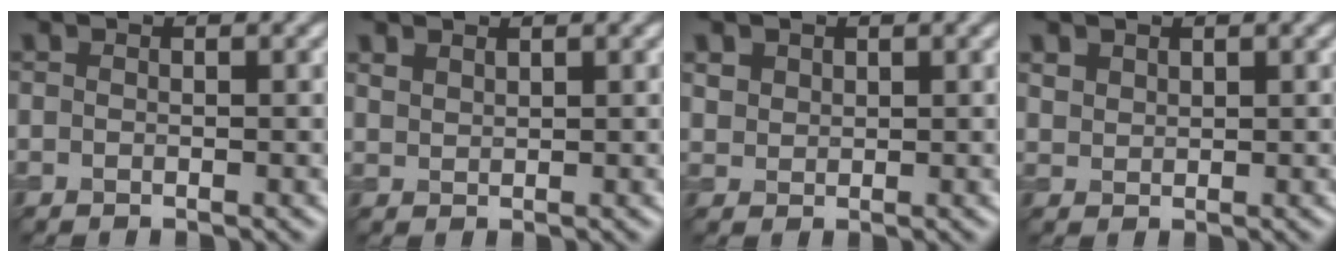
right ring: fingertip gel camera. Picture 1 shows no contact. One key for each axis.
{"total": 1.2, "fx": 1.1, "fy": 0.4, "fz": 0.3, "tx": -0.011, "ty": -0.002, "tz": 0.026}
{"total": 1.6, "fx": 1.0, "fy": 1.2, "fz": 0.4, "tx": -0.013, "ty": -0.007, "tz": 0.027}
{"total": 1.3, "fx": 1.0, "fy": 0.8, "fz": 0.3, "tx": -0.008, "ty": -0.001, "tz": 0.024}